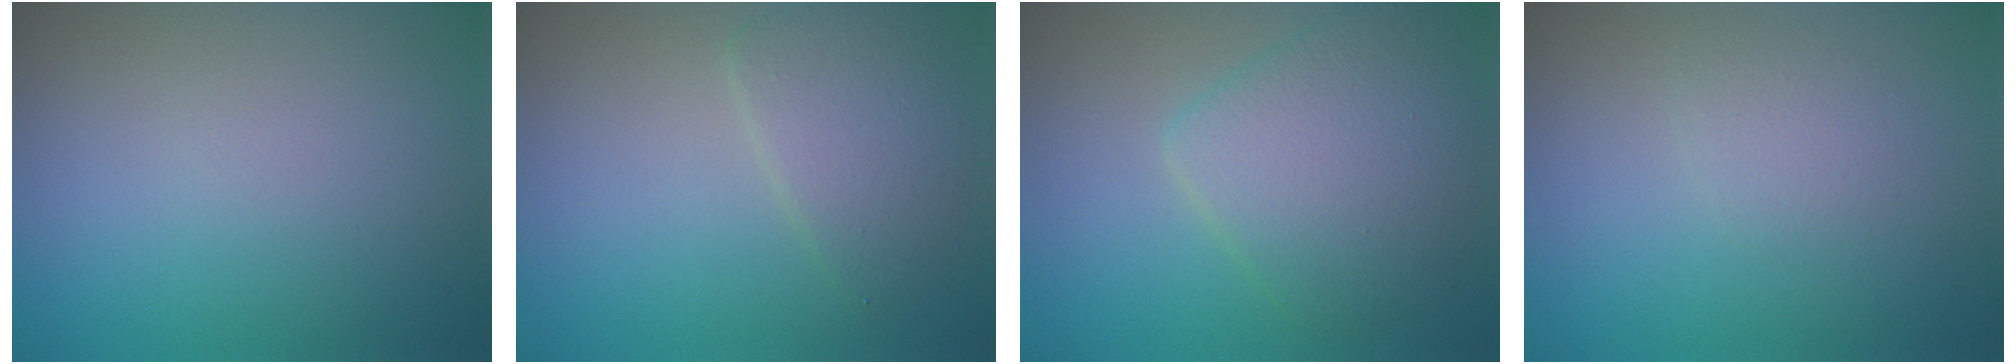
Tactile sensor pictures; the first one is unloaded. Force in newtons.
{"total": 3.2, "press": 3.2, "slide": 0.1}
{"total": 5.1, "press": 5.1, "slide": 0.1}
{"total": 1.3, "press": 1.3, "slide": 0.2}